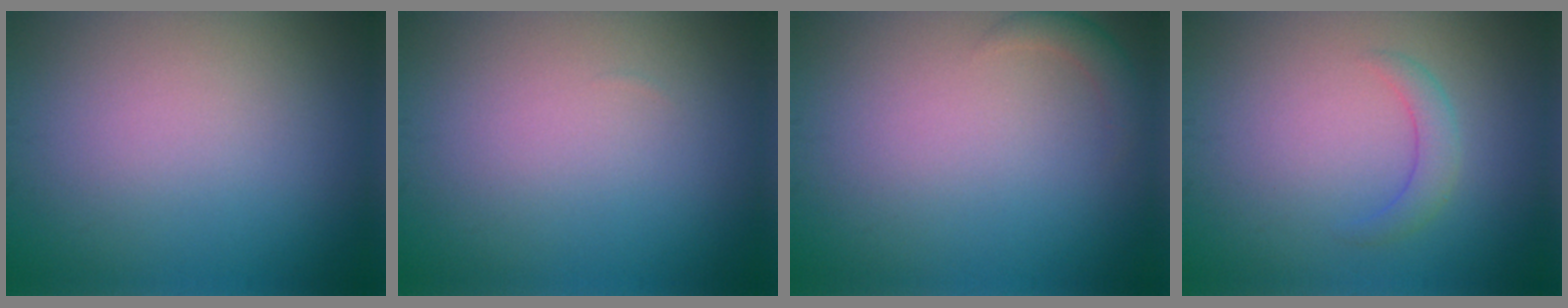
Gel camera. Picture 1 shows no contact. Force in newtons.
{"total": 0.0}
{"total": 1.5, "press": 1.5, "slide": 0.1}
{"total": 1.9, "press": 1.9, "slide": 0.2}